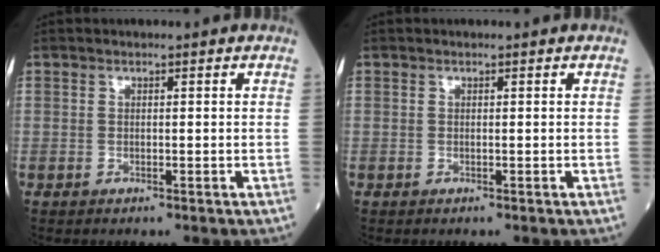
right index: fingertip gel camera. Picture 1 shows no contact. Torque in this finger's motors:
{"motor_torque": [0.03, 0.00, -0.02, -0.01]}